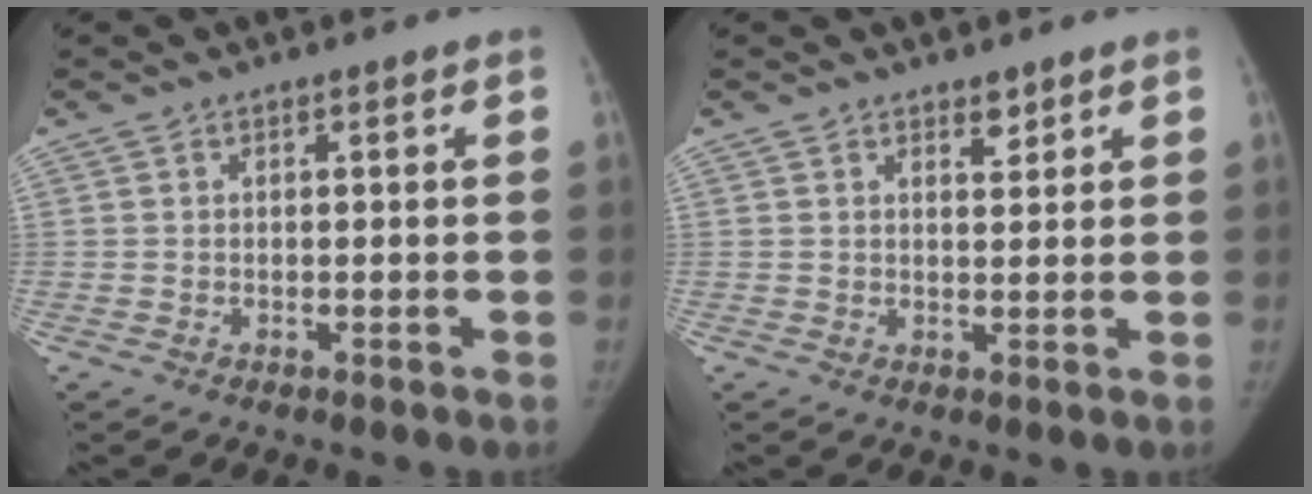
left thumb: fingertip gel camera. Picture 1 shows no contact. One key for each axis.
{"total": 1.9, "fx": 1.5, "fy": 0.9, "fz": 0.8, "tx": -0.002, "ty": -0.010, "tz": 0.021}